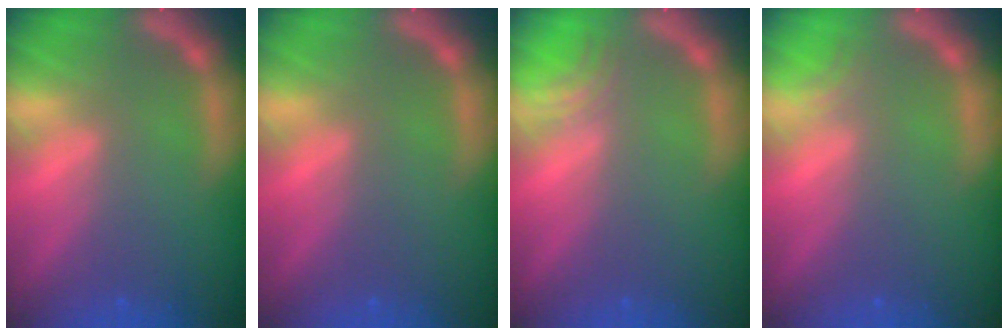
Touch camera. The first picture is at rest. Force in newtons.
{"total": 0.0}
{"total": 2.0}
{"total": 0.9}